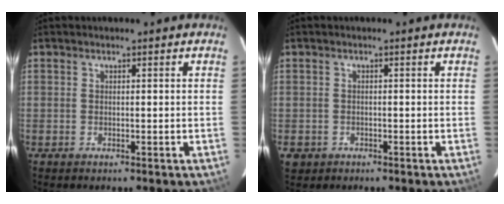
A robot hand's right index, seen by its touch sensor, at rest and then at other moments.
{"total": 2.7, "force": [-0.8, 2.5, 0.6], "torque": [-0.018, 0.000, -0.008]}